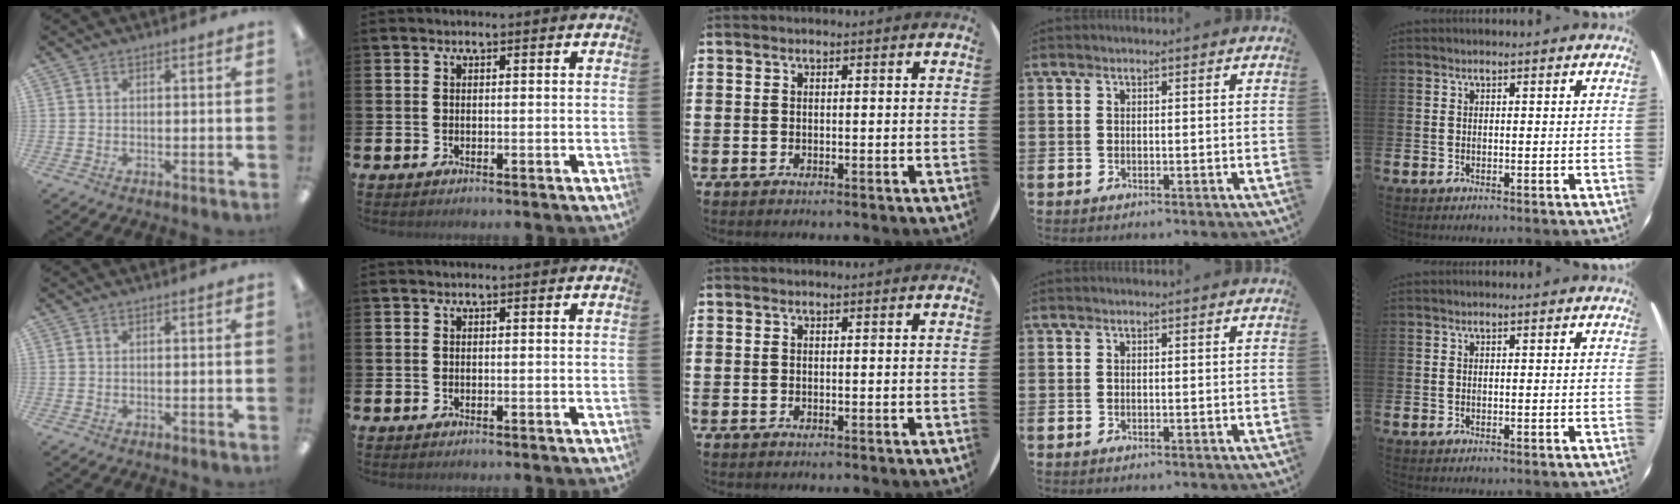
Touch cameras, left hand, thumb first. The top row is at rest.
{}